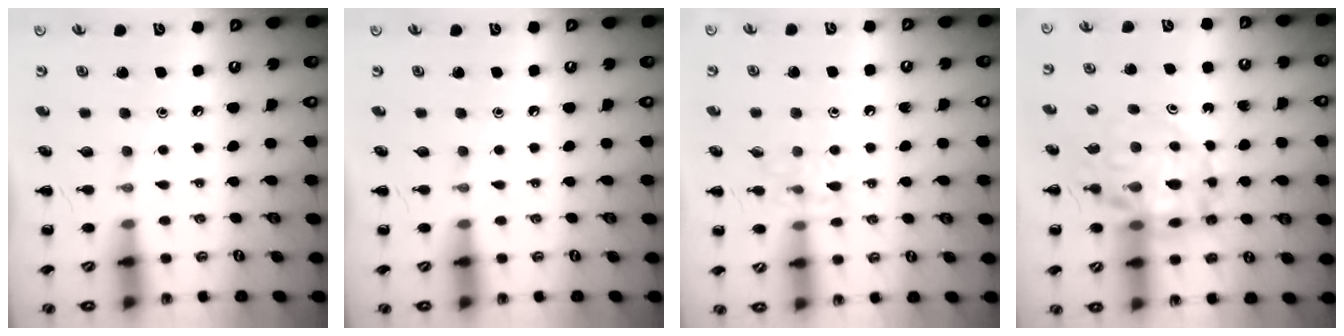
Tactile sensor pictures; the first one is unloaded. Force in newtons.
{"total": 0.0}
{"total": 7.7, "press": 7.6, "slide": 1.0}
{"total": 17.4, "press": 16.9, "slide": 4.2}